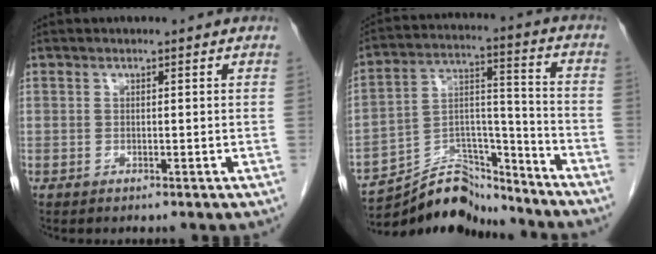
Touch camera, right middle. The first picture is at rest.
{"total": 14.1, "force": [-13.6, 2.4, 2.6], "torque": [-0.045, 0.038, -0.234]}